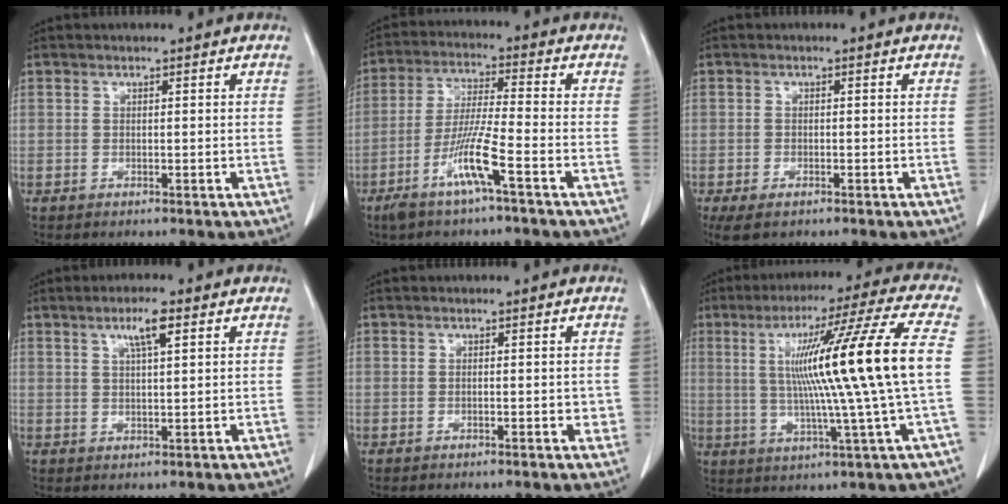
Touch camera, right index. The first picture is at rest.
{"total": 9.5, "force": [-4.8, -0.2, 8.2], "torque": [-0.165, -0.011, -0.095]}
{"total": 5.5, "force": [-3.5, 2.6, 3.4], "torque": [-0.066, -0.011, -0.057]}
{"total": 4.7, "force": [2.3, 0.9, 4.0], "torque": [-0.075, 0.003, 0.043]}
{"total": 2.6, "force": [-0.3, 1.4, 2.1], "torque": [-0.028, 0.004, -0.003]}
{"total": 19.2, "force": [1.6, -2.0, 19.1], "torque": [-0.309, 0.011, 0.016]}